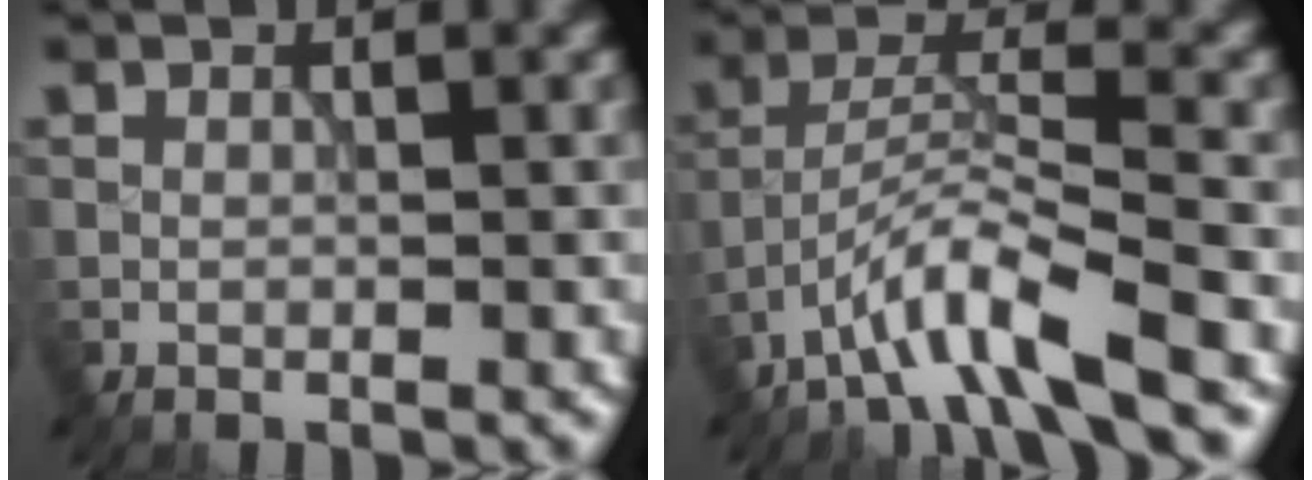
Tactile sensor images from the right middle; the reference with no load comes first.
{"total": 6.0, "force": [-4.4, 0.6, 4.1], "torque": [-0.072, 0.006, -0.086]}